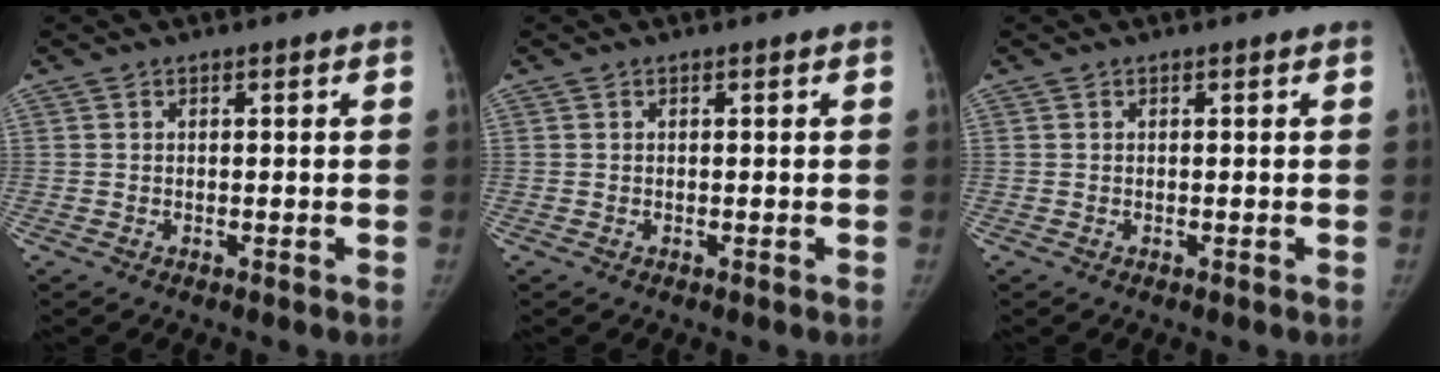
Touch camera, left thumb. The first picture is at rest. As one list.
[{"total": 0.0}, {"total": 0.0}]